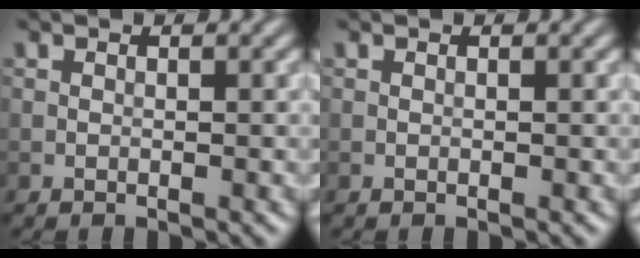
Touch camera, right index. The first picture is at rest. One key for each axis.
{"total": 0.0}